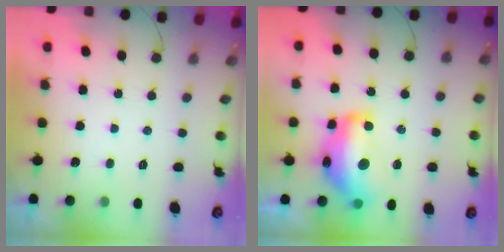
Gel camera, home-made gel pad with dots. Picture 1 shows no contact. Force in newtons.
{"total": 17.5, "press": 17.3, "slide": 2.4}